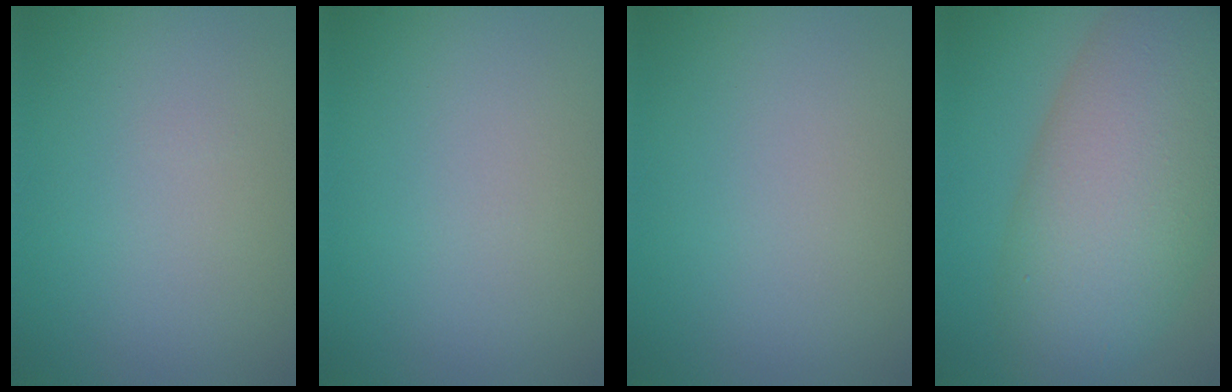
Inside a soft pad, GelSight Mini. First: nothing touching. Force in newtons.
{"total": 0.0}
{"total": 0.0}
{"total": 11.1, "press": 11.1, "slide": 0.3}